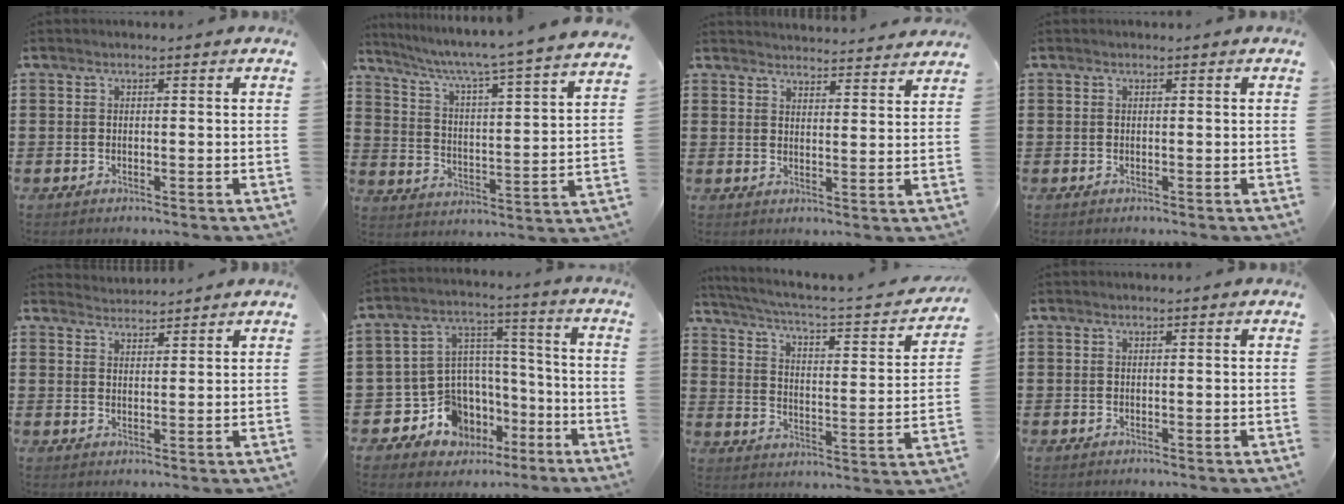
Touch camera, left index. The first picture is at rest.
{"total": 4.9, "force": [4.0, -1.0, 2.7], "torque": [-0.071, -0.048, 0.053]}
{"total": 3.4, "force": [3.4, -0.2, -0.1], "torque": [0.000, -0.021, 0.060]}
{"total": 0.0}
{"total": 2.4, "force": [2.4, 0.0, -0.5], "torque": [0.001, -0.005, 0.046]}
{"total": 10.0, "force": [-5.3, 8.0, 2.6], "torque": [-0.090, 0.005, -0.090]}
{"total": 2.9, "force": [1.9, 0.1, 2.2], "torque": [-0.059, -0.031, 0.019]}
{"total": 0.0}